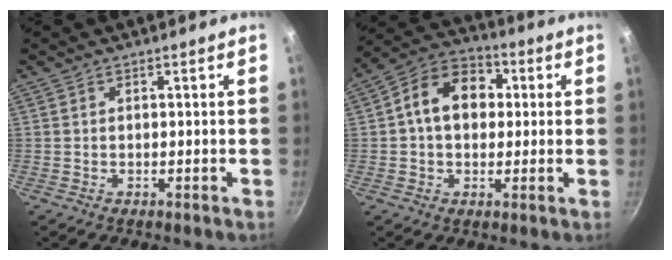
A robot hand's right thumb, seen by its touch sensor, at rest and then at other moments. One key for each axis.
{"total": 12.2, "fx": 1.5, "fy": 9.1, "fz": 8.0, "tx": -0.092, "ty": 0.026, "tz": 0.003}